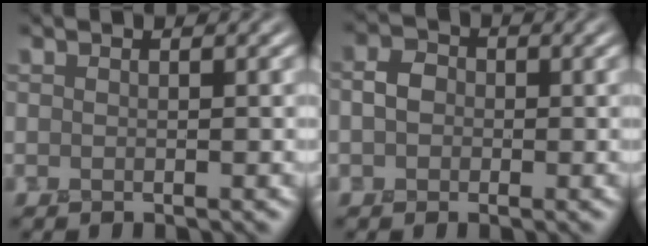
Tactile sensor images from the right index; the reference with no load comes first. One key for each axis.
{"total": 2.1, "fx": 0.0, "fy": 1.9, "fz": 0.9, "tx": -0.015, "ty": 0.007, "tz": -0.007}